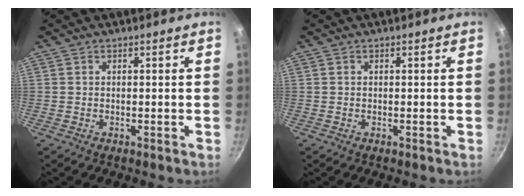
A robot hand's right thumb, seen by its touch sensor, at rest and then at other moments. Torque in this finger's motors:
{"motor_torque": [0.23, 0.01, 0.26, 0.08, 0.02]}